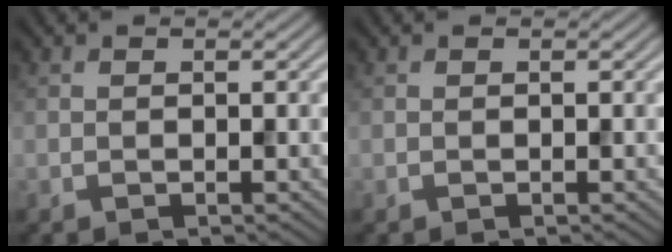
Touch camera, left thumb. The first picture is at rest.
{"total": 0.0}